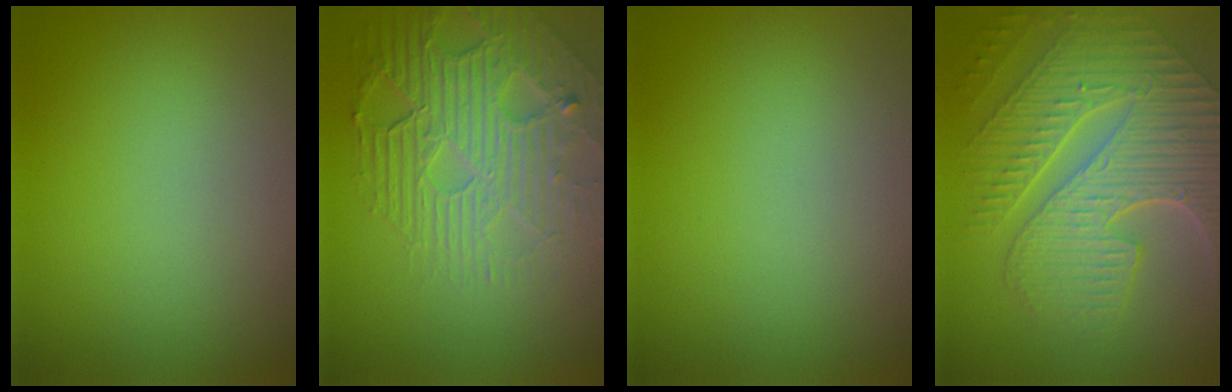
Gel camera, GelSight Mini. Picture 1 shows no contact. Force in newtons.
{"total": 7.3, "press": 5.3, "slide": 5.1}
{"total": 0.0}
{"total": 10.4, "press": 7.1, "slide": 7.6}